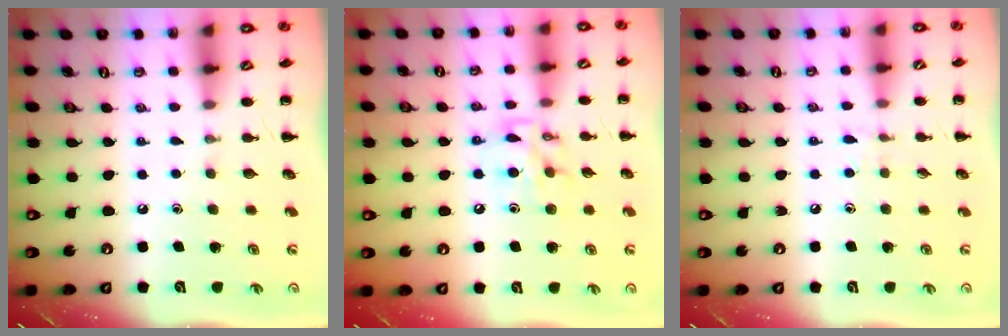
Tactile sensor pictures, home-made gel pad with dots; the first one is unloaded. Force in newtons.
{"total": 10.0, "press": 9.9, "slide": 1.1}
{"total": 5.7, "press": 5.2, "slide": 2.3}